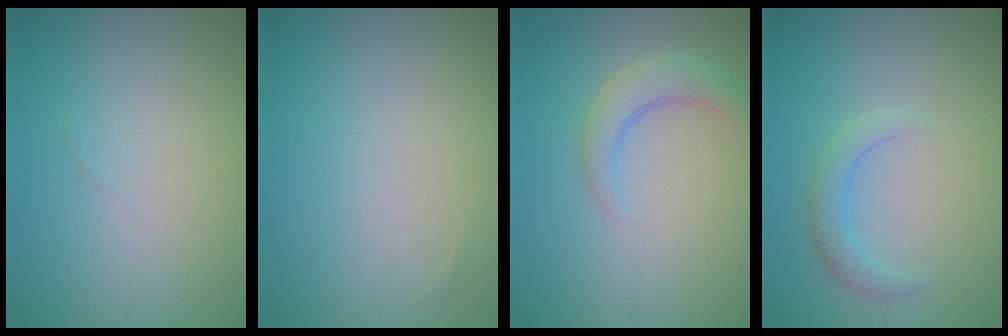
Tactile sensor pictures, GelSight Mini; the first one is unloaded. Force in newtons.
{"total": 0.0}
{"total": 3.0, "press": 3.0, "slide": 0.3}
{"total": 2.0, "press": 2.0, "slide": 0.1}